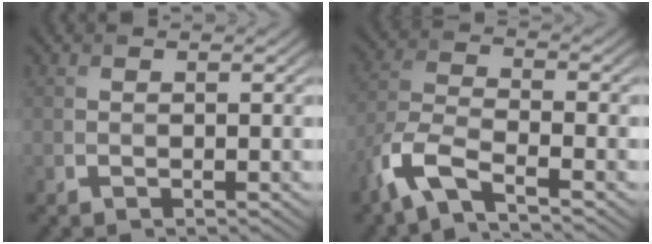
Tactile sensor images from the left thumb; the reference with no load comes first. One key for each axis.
{"total": 6.9, "fx": -4.6, "fy": 1.9, "fz": 4.8, "tx": -0.111, "ty": -0.006, "tz": -0.111}